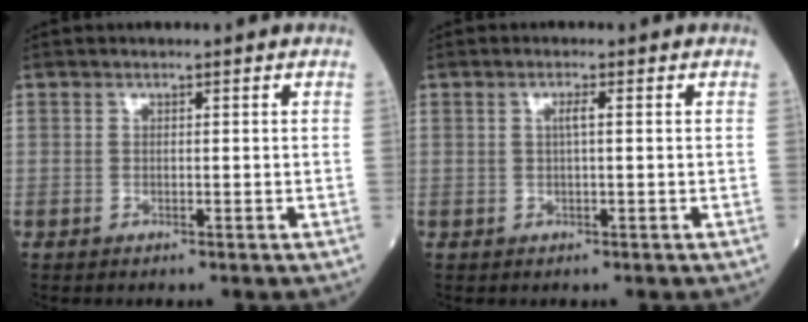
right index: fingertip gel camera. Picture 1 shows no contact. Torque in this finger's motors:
{"motor_torque": [-0.17, 0.10, 0.02, 0.01]}